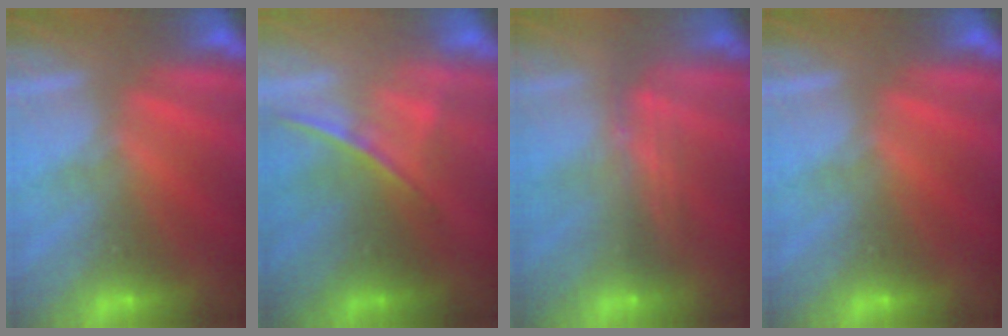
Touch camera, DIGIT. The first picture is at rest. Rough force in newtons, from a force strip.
{"total": 1.7}
{"total": 2.4}
{"total": 0.0}